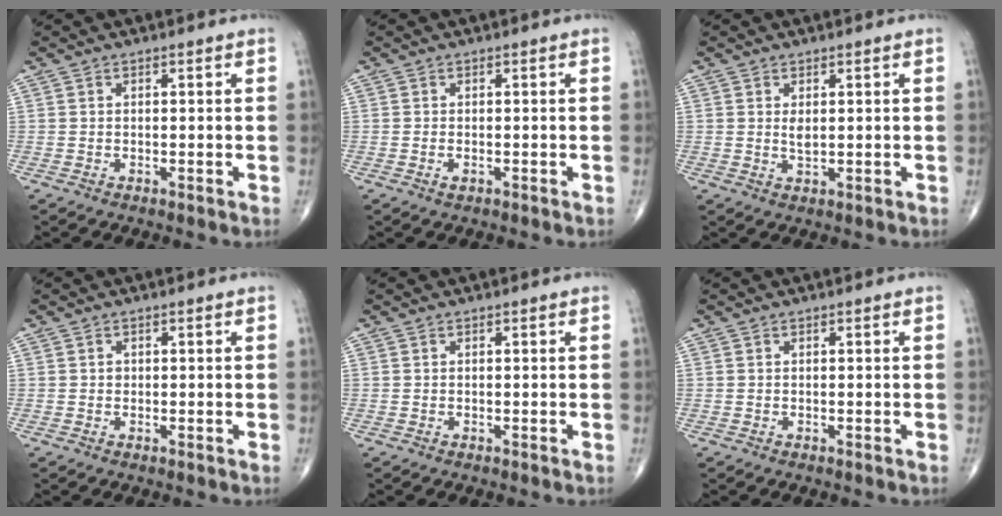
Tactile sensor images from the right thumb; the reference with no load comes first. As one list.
[{"total": 0.9, "force": [-0.4, 0.5, 0.7], "torque": [-0.014, 0.000, -0.007]}, {"total": 1.9, "force": [0.5, 0.9, 1.6], "torque": [-0.027, -0.006, 0.011]}, {"total": 0.6, "force": [0.0, 0.6, 0.2], "torque": [0.001, 0.001, 0.001]}, {"total": 0.0}, {"total": 0.0}]